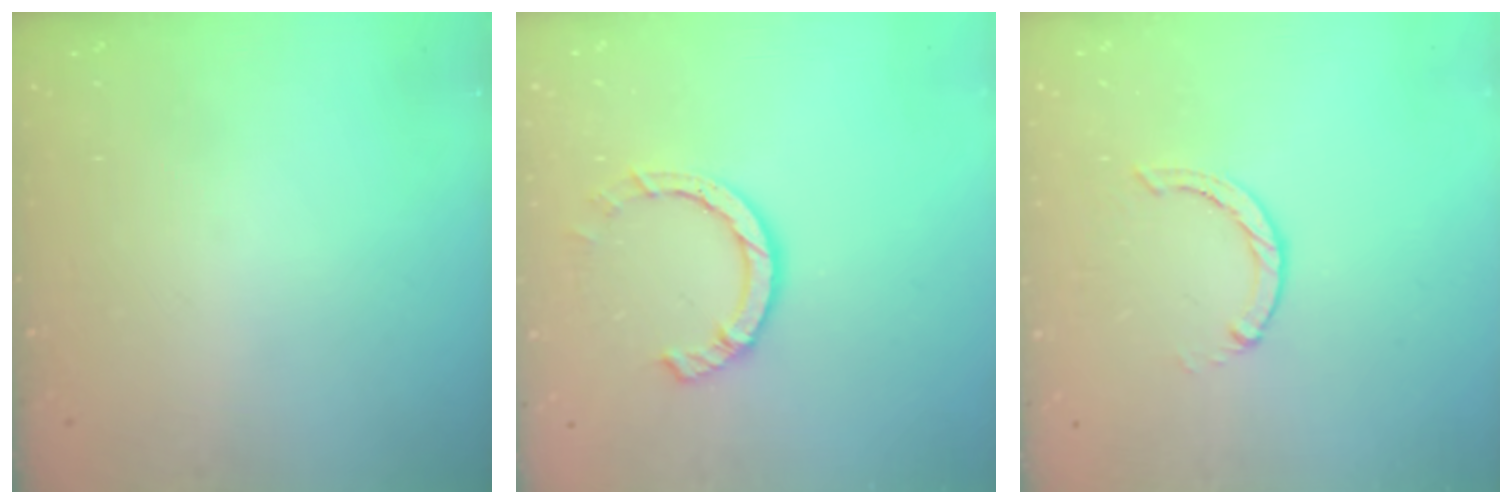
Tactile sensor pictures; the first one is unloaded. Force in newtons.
{"total": 7.1, "press": 7.0, "slide": 1.1}
{"total": 0.6, "press": 0.6, "slide": 0.2}